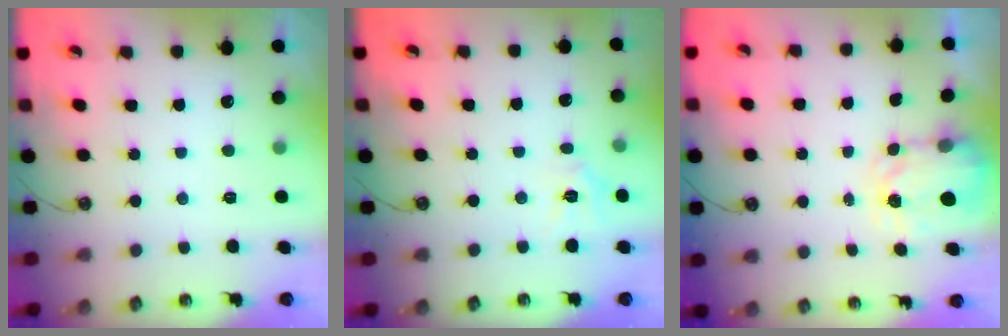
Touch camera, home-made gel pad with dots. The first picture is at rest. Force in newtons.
{"total": 4.7, "press": 4.7, "slide": 0.4}
{"total": 3.6, "press": 3.6, "slide": 0.5}